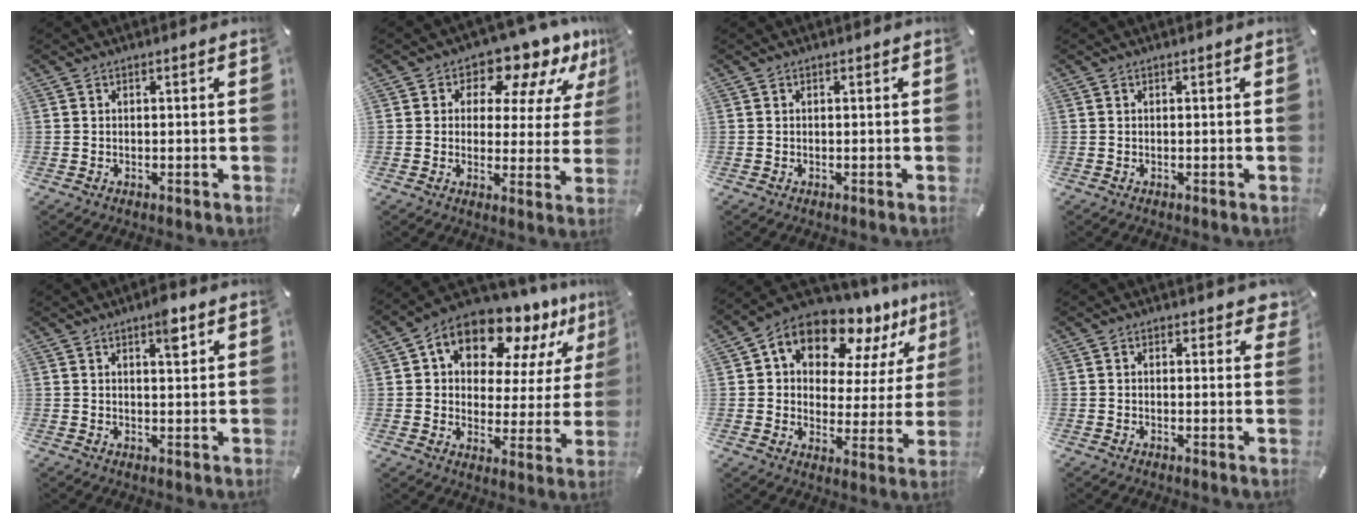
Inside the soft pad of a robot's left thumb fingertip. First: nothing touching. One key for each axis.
{"total": 11.8, "fx": 8.6, "fy": 5.8, "fz": 5.6, "tx": -0.093, "ty": -0.060, "tz": 0.151}
{"total": 0.0}
{"total": 0.0}
{"total": 4.7, "fx": 2.8, "fy": 1.5, "fz": 3.6, "tx": -0.045, "ty": -0.011, "tz": 0.041}
{"total": 14.8, "fx": 10.4, "fy": 7.9, "fz": 6.8, "tx": -0.121, "ty": -0.069, "tz": 0.184}
{"total": 13.7, "fx": 10.4, "fy": 7.0, "fz": 5.6, "tx": -0.106, "ty": -0.077, "tz": 0.185}
{"total": 1.8, "fx": 1.0, "fy": 1.1, "fz": 1.0, "tx": -0.007, "ty": -0.001, "tz": 0.014}